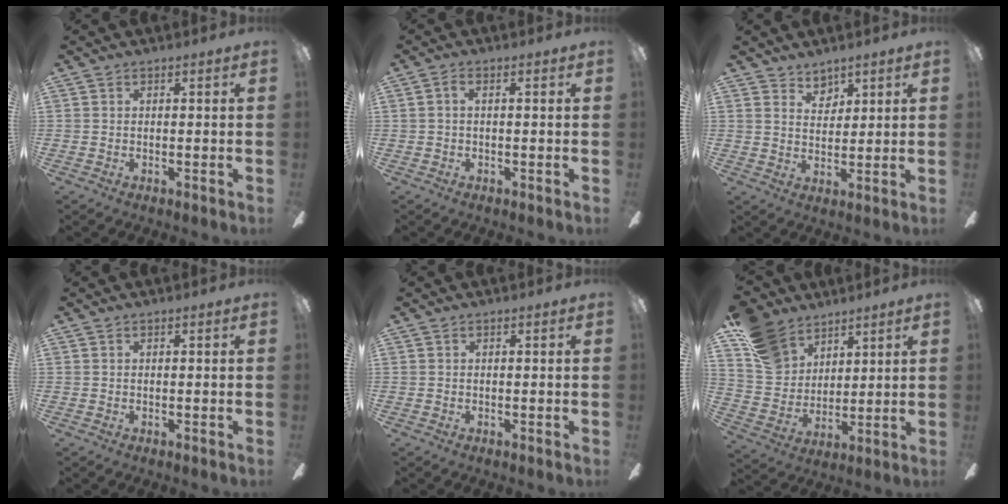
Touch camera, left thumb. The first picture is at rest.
{"total": 1.5, "force": [0.0, 0.6, 1.4], "torque": [-0.027, 0.007, -0.002]}
{"total": 4.7, "force": [4.0, 2.5, 0.5], "torque": [-0.006, -0.020, 0.073]}
{"total": 0.0}
{"total": 0.0}
{"total": 14.7, "force": [10.1, 9.6, 4.9], "torque": [-0.116, -0.040, 0.205]}